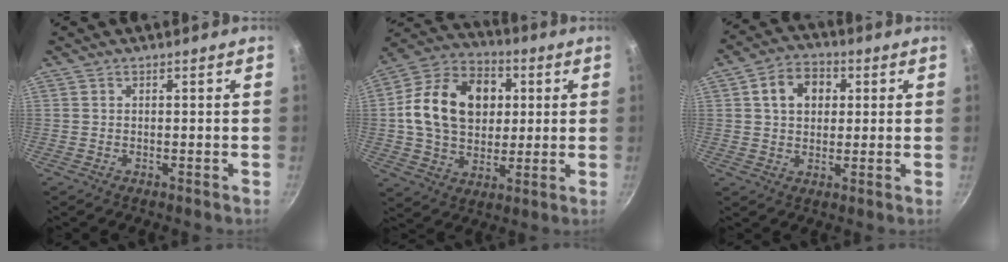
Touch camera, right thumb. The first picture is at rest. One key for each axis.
{"total": 19.9, "fx": 3.1, "fy": 14.9, "fz": 12.8, "tx": -0.190, "ty": 0.020, "tz": 0.044}
{"total": 8.5, "fx": 2.2, "fy": 6.5, "fz": 5.0, "tx": -0.057, "ty": 0.010, "tz": 0.027}